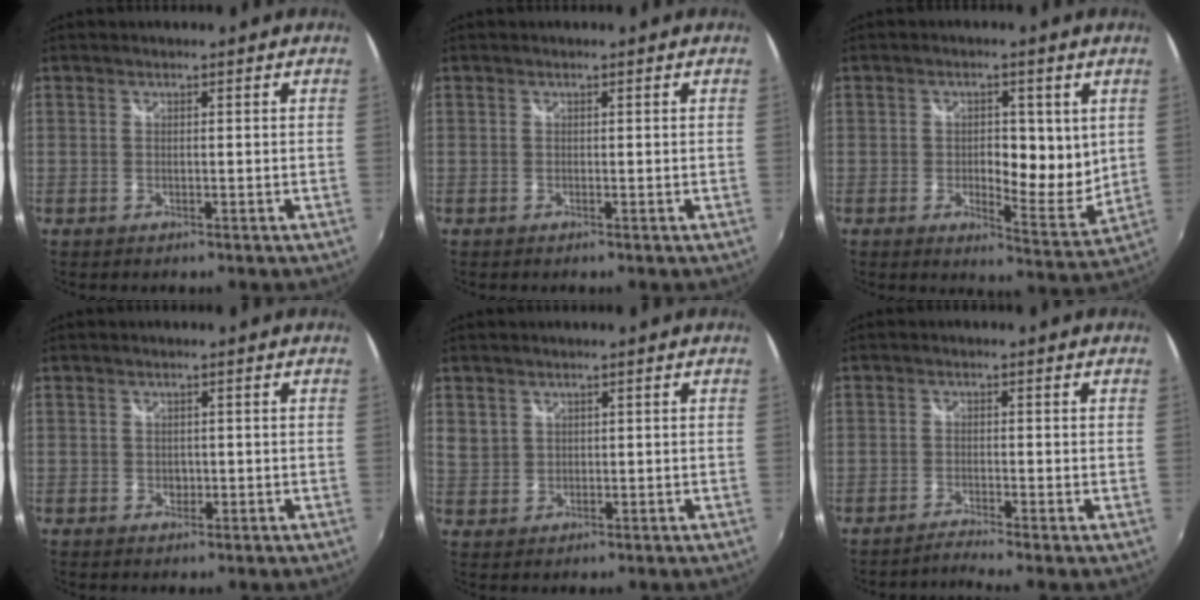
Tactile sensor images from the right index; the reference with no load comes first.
{"total": 0.0}
{"total": 8.5, "force": [1.0, 4.3, 7.3], "torque": [-0.114, -0.014, 0.017]}
{"total": 1.3, "force": [-0.2, 1.2, 0.5], "torque": [-0.004, -0.002, -0.003]}
{"total": 4.0, "force": [2.0, 3.3, 1.1], "torque": [-0.010, 0.004, 0.042]}
{"total": 2.0, "force": [-1.8, -0.9, 0.1], "torque": [-0.015, -0.001, -0.040]}